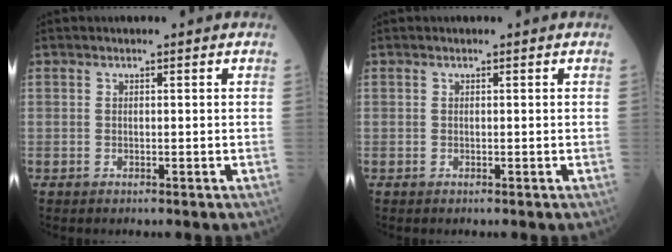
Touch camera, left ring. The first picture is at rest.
{"total": 0.0}